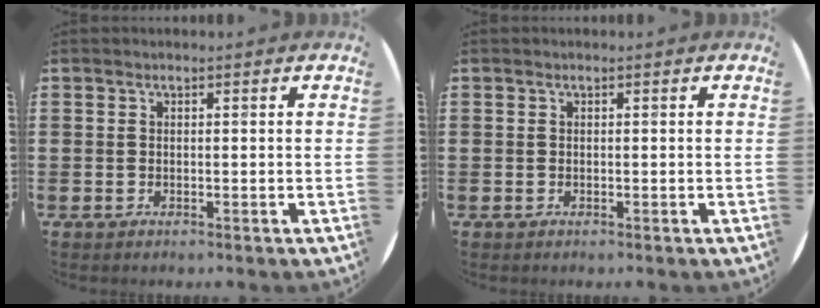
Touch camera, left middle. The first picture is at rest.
{"total": 0.0}